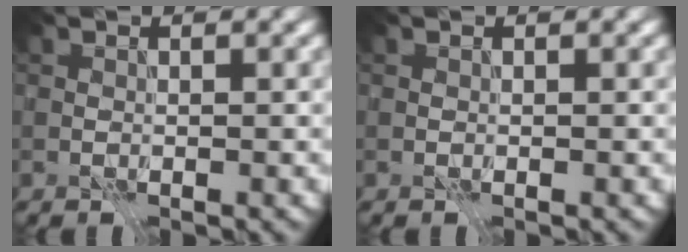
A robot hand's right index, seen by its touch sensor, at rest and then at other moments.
{"total": 0.0}